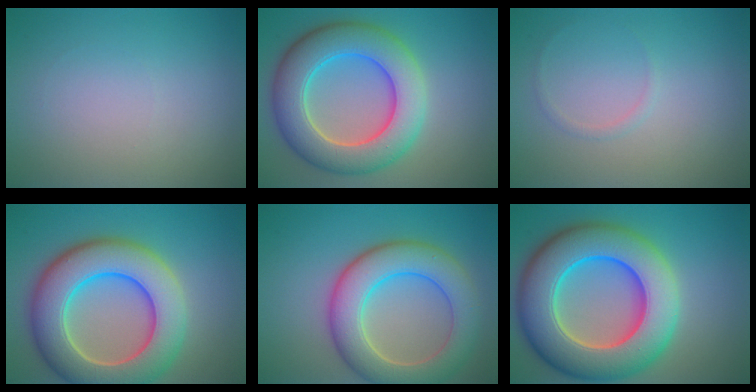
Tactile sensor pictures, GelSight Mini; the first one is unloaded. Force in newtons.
{"total": 9.2, "press": 9.2, "slide": 0.5}
{"total": 0.5, "press": 0.5, "slide": 0.1}
{"total": 10.7, "press": 10.7, "slide": 0.8}
{"total": 8.1, "press": 8.1, "slide": 0.7}
{"total": 13.2, "press": 13.1, "slide": 2.1}